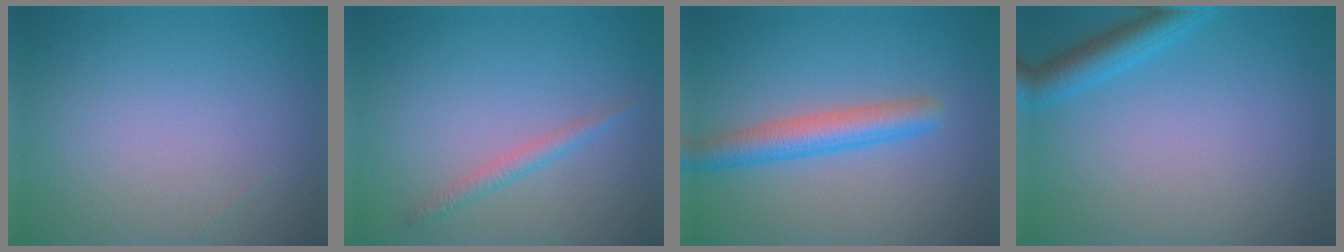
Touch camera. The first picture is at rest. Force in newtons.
{"total": 1.5, "press": 1.5, "slide": 0.0}
{"total": 3.9, "press": 3.9, "slide": 0.1}
{"total": 3.1, "press": 3.1, "slide": 0.2}